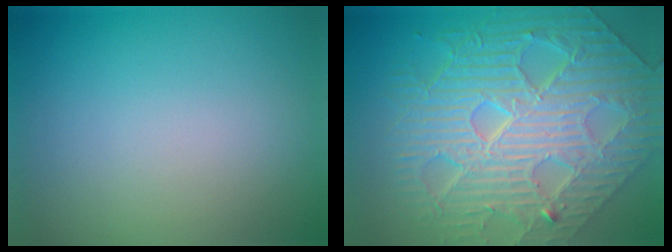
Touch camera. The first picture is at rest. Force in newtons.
{"total": 10.1, "press": 7.6, "slide": 6.6}